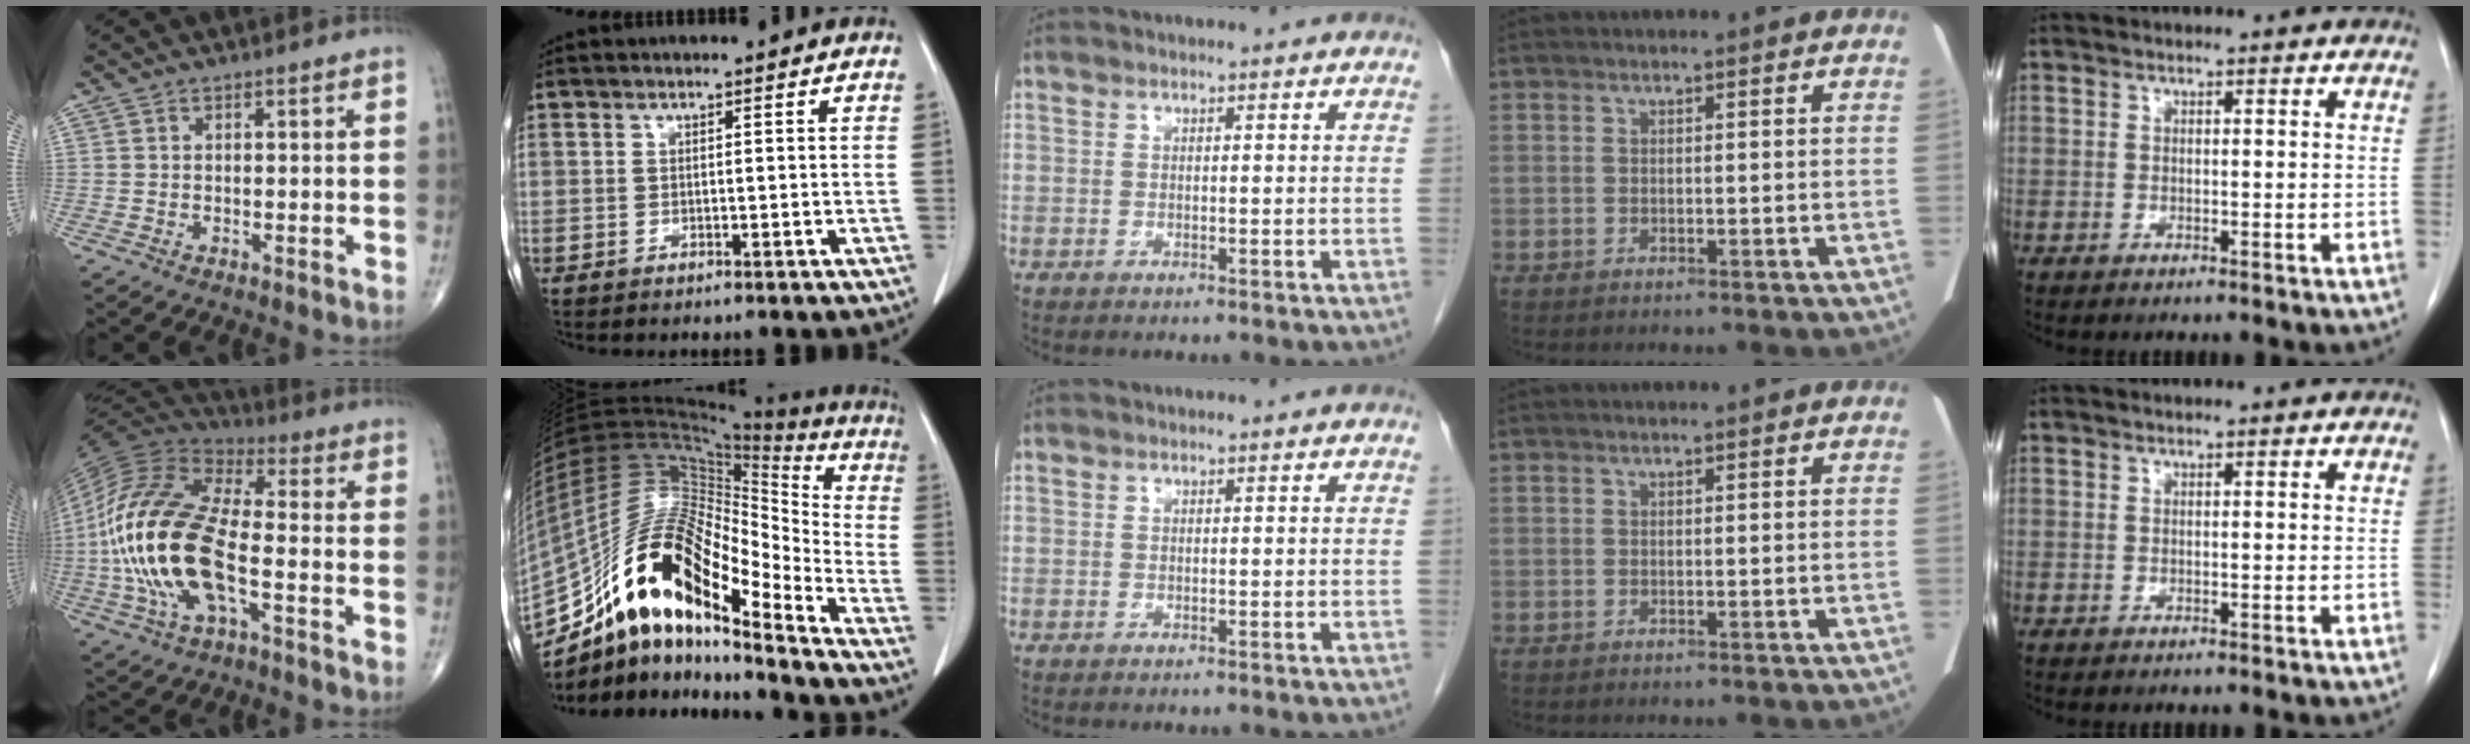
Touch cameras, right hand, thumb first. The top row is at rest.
{"thumb": {"total": 22.9, "force": [-4.7, 10.1, 20.0], "torque": [-0.433, 0.019, -0.088]}, "index": {"total": 23.5, "force": [-15.5, 6.3, 16.5], "torque": [-0.326, 0.027, -0.275]}}